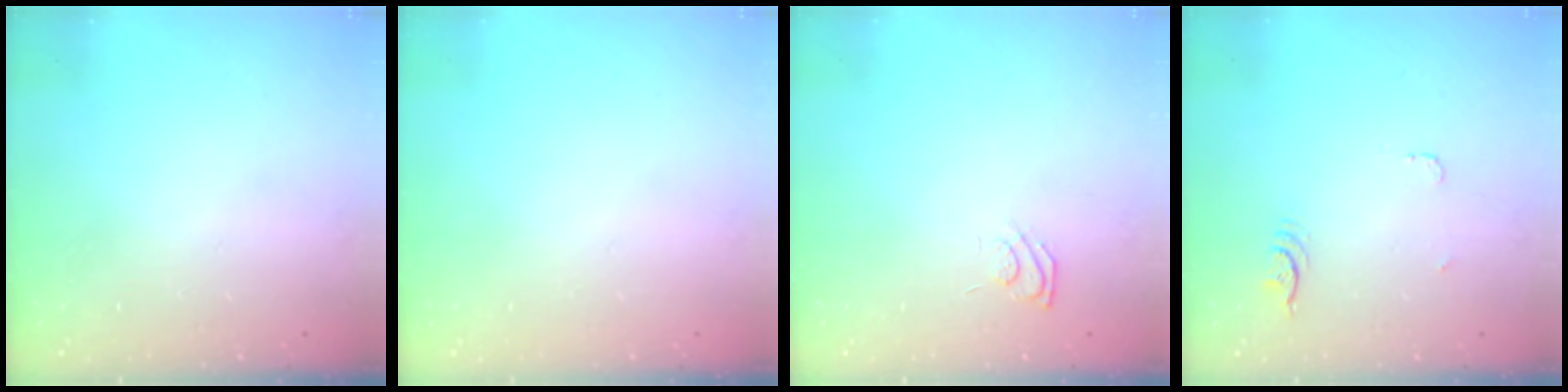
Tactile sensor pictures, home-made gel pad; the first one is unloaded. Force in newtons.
{"total": 0.0}
{"total": 6.1, "press": 5.9, "slide": 1.4}
{"total": 3.9, "press": 3.6, "slide": 1.7}